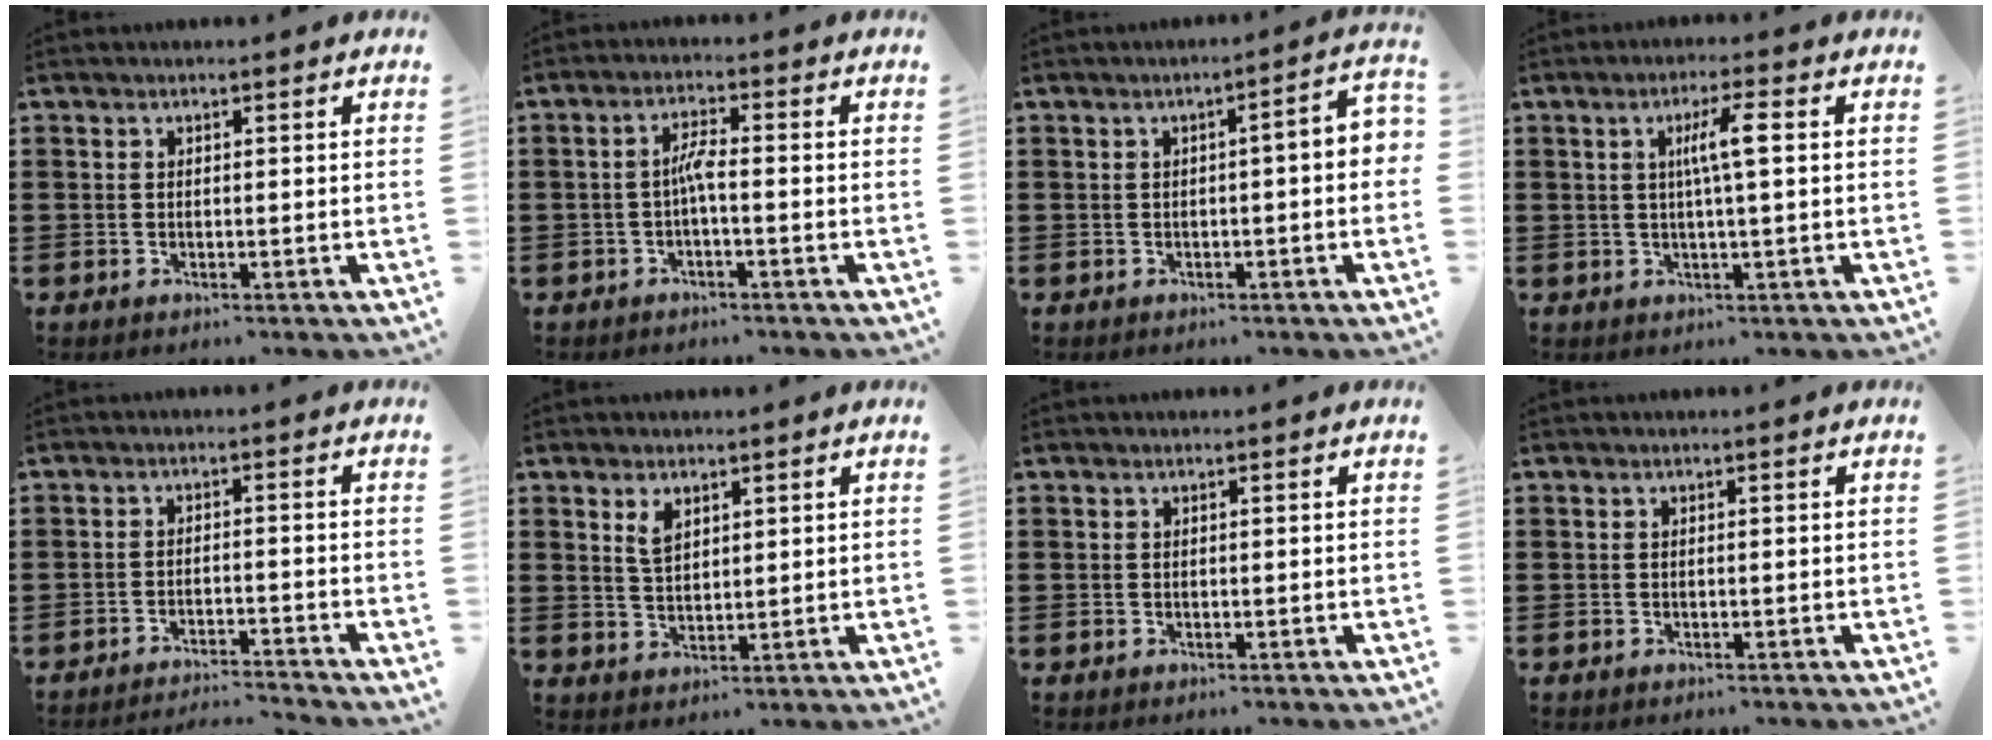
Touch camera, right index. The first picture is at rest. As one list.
[{"total": 3.0, "force": [-0.8, 0.4, 2.8], "torque": [-0.056, 0.002, -0.017]}, {"total": 2.9, "force": [-0.6, 0.4, 2.8], "torque": [-0.047, 0.001, -0.014]}, {"total": 4.8, "force": [0.7, 0.2, 4.8], "torque": [-0.091, 0.002, 0.006]}, {"total": 2.7, "force": [-2.7, -0.3, 0.3], "torque": [-0.011, -0.001, -0.058]}, {"total": 3.2, "force": [1.9, 1.6, 2.0], "torque": [-0.045, 0.004, 0.035]}, {"total": 0.0}, {"total": 0.0}]